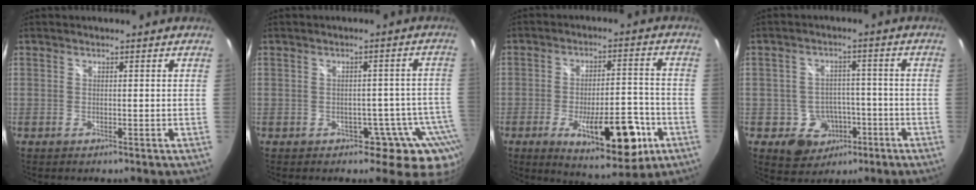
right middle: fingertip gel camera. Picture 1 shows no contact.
{"total": 9.1, "force": [-5.3, 6.7, 3.2], "torque": [-0.021, 0.030, -0.054]}
{"total": 15.6, "force": [-6.4, 6.0, 12.9], "torque": [-0.200, -0.006, -0.078]}
{"total": 7.7, "force": [-3.4, 6.6, 2.1], "torque": [-0.047, 0.017, -0.030]}